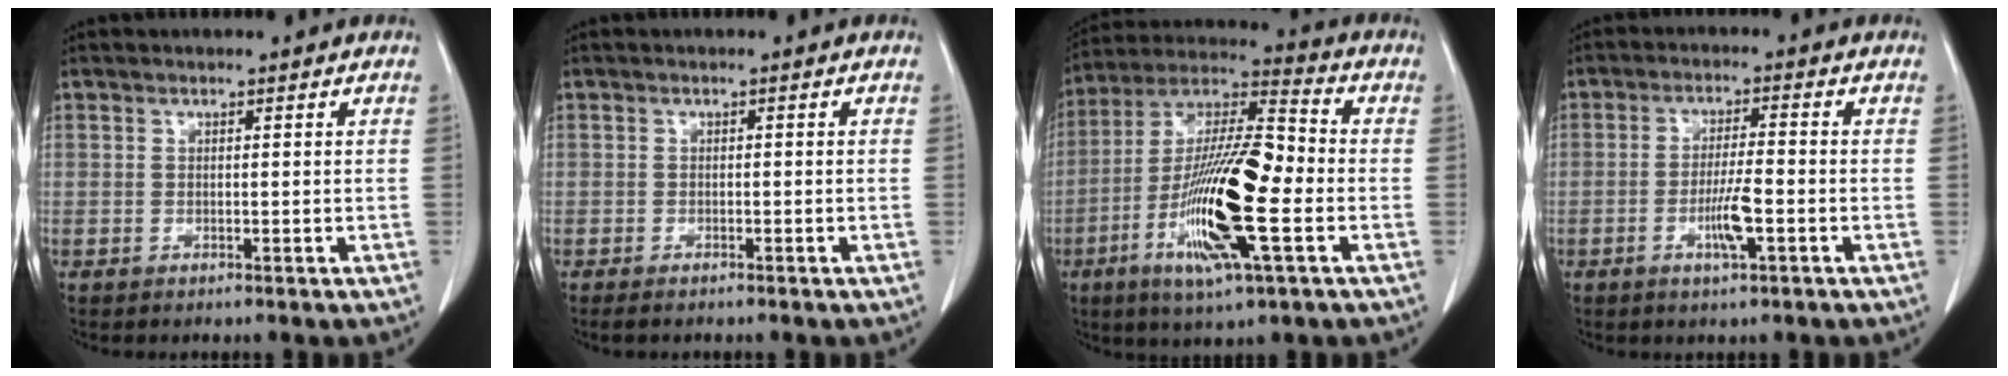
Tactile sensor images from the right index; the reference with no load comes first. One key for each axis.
{"total": 1.2, "fx": -0.9, "fy": 0.2, "fz": 0.8, "tx": -0.017, "ty": -0.003, "tz": -0.016}
{"total": 19.1, "fx": -4.7, "fy": 2.6, "fz": 18.3, "tx": -0.357, "ty": -0.009, "tz": -0.088}
{"total": 5.5, "fx": -1.9, "fy": 0.4, "fz": 5.1, "tx": -0.096, "ty": -0.006, "tz": -0.036}